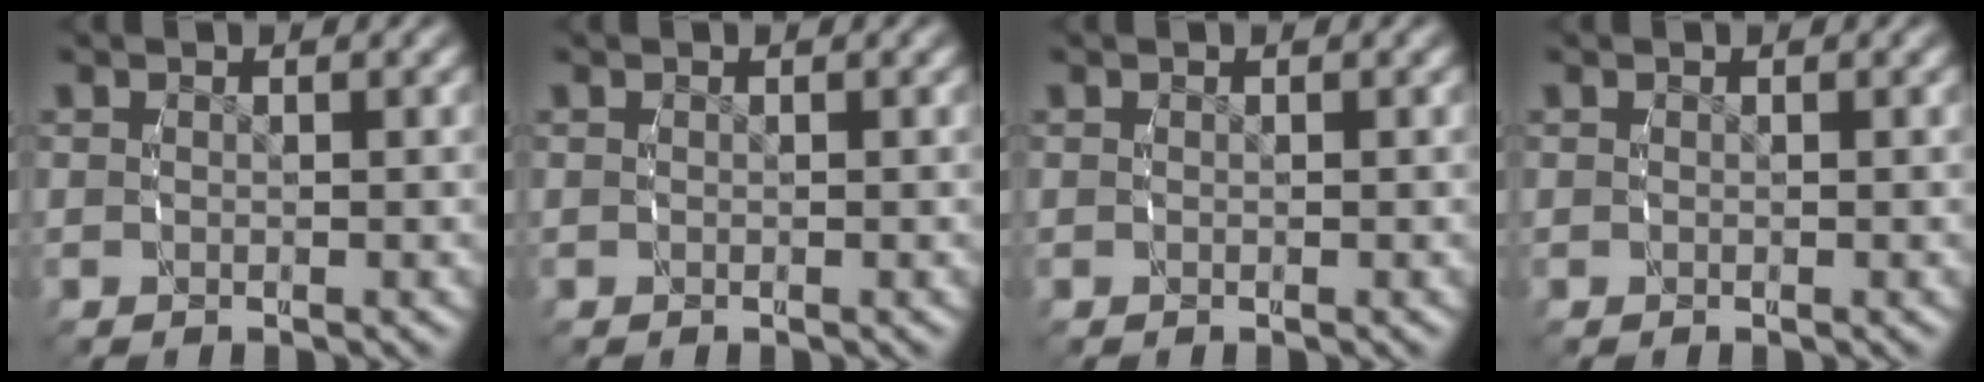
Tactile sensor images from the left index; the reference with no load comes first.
{"total": 0.0}
{"total": 0.0}
{"total": 0.0}